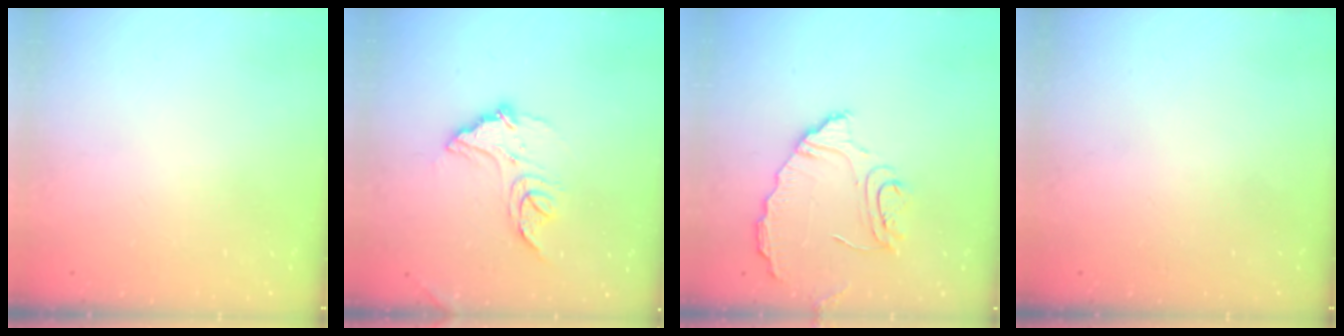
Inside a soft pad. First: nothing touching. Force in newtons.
{"total": 13.5, "press": 13.4, "slide": 1.1}
{"total": 11.2, "press": 11.2, "slide": 0.8}
{"total": 0.0}